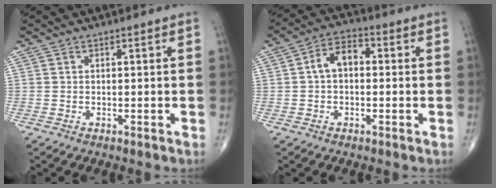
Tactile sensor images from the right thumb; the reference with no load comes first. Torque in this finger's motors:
{"motor_torque": [0.12, 0.14, 0.20, 0.08, 0.18]}